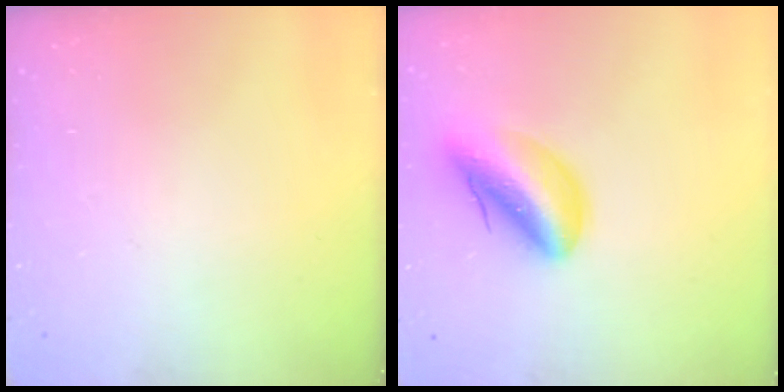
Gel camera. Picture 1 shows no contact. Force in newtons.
{"total": 9.6, "press": 9.2, "slide": 3.0}